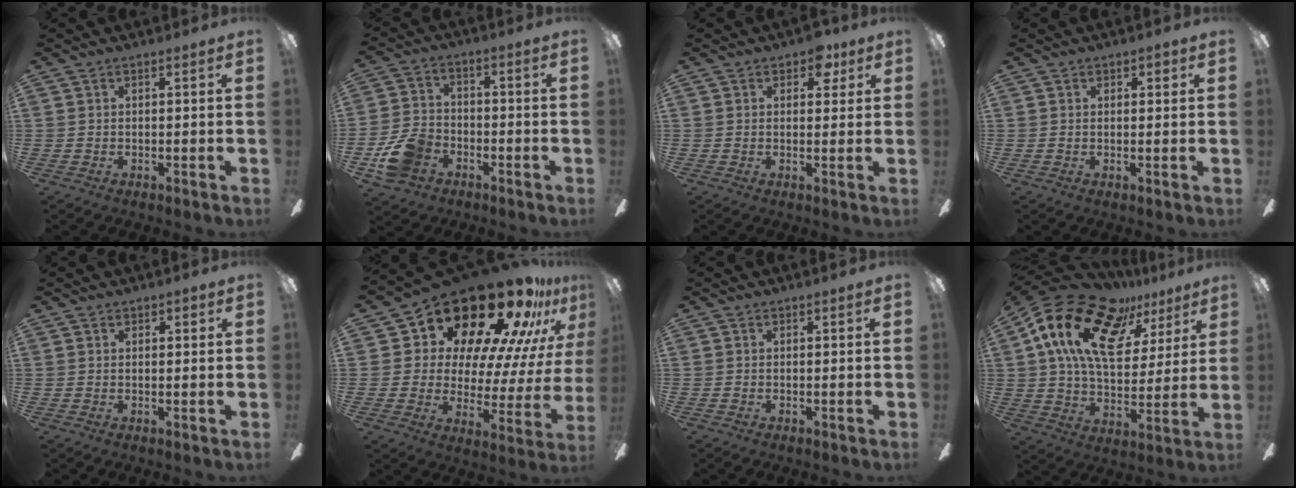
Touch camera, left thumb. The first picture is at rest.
{"total": 10.8, "force": [-5.0, 8.0, 5.2], "torque": [-0.120, 0.036, -0.090]}
{"total": 4.9, "force": [2.9, 3.0, 2.7], "torque": [-0.027, -0.002, 0.047]}
{"total": 1.5, "force": [0.8, 1.1, 0.6], "torque": [-0.005, 0.000, 0.013]}
{"total": 1.1, "force": [0.7, 0.8, 0.4], "torque": [0.001, 0.000, 0.010]}
{"total": 23.4, "force": [19.0, 8.7, 10.5], "torque": [-0.170, -0.149, 0.331]}
{"total": 0.0}
{"total": 21.0, "force": [11.1, 11.7, 13.4], "torque": [-0.255, -0.041, 0.195]}